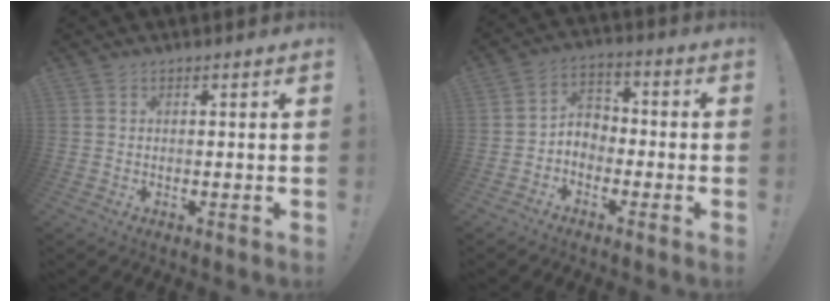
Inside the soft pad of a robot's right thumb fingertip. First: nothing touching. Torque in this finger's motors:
{"motor_torque": [0.71, 0.84, 0.39, -0.59, -0.02]}